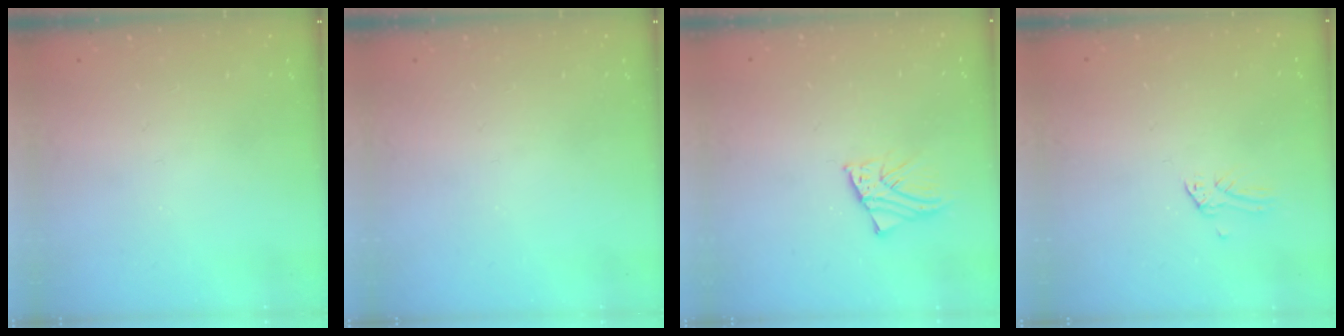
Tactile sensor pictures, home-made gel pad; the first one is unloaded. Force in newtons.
{"total": 0.0}
{"total": 2.5, "press": 2.5, "slide": 0.3}
{"total": 0.0}